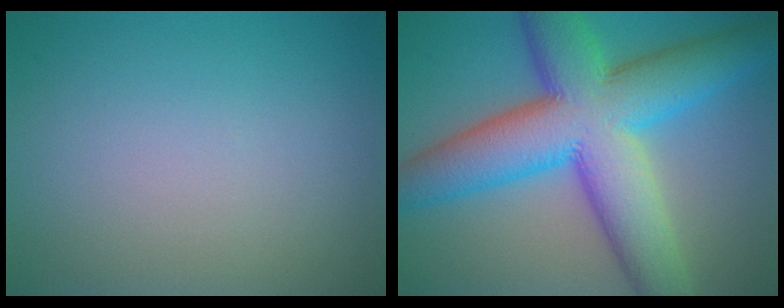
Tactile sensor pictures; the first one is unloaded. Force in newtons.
{"total": 13.2, "press": 13.2, "slide": 0.2}